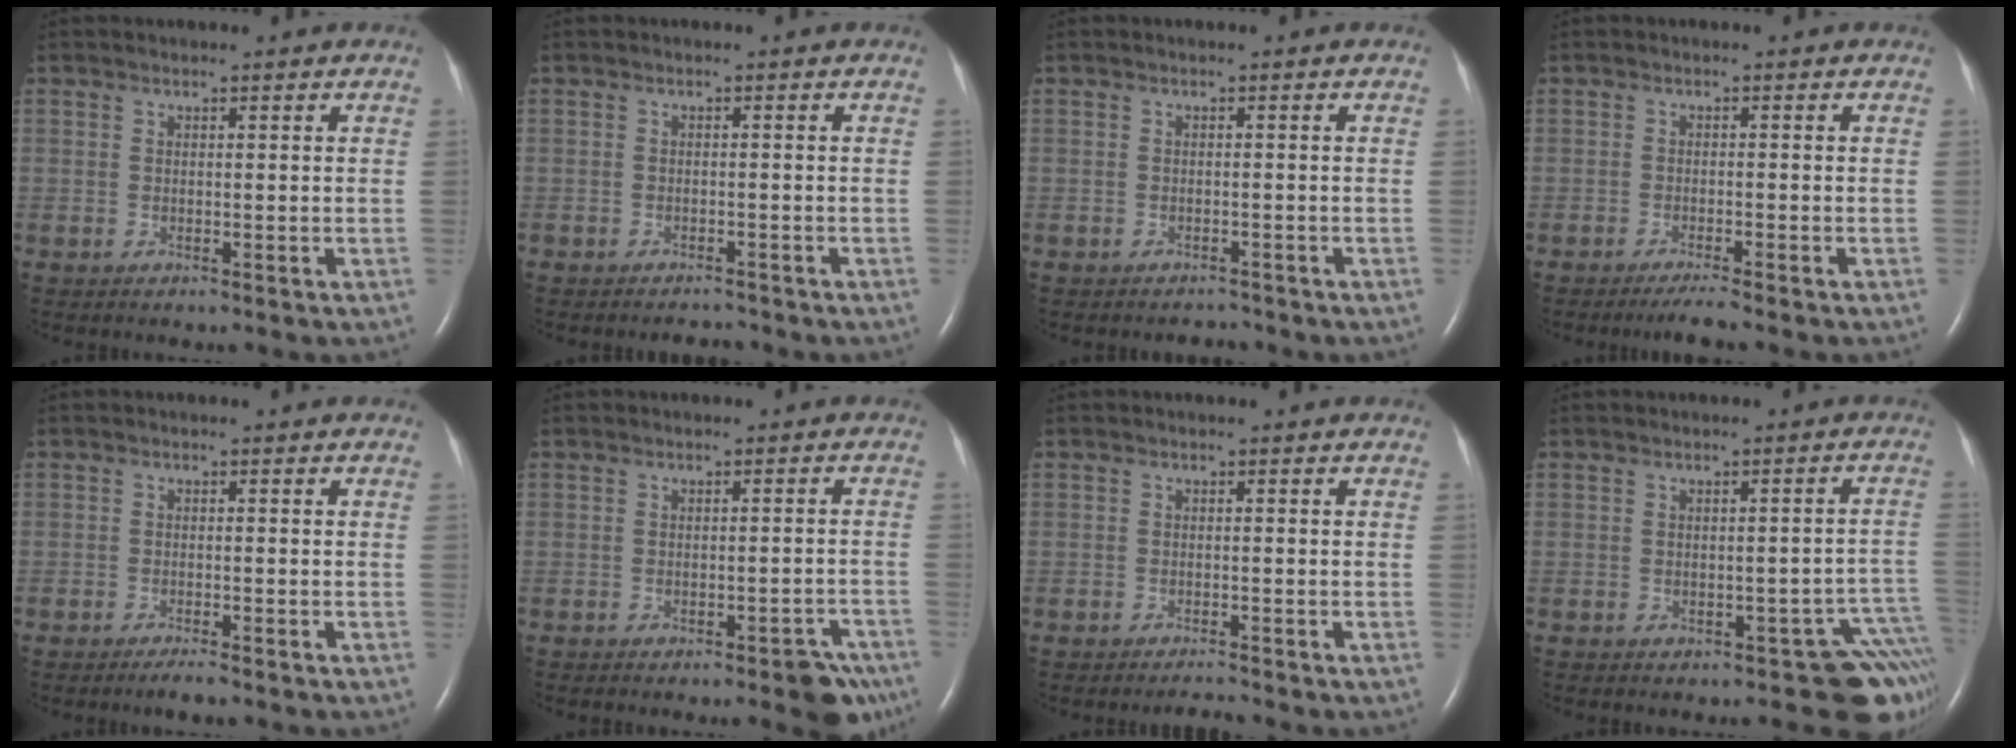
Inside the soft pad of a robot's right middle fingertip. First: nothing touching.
{"total": 1.6, "force": [-1.6, 0.4, 0.1], "torque": [-0.006, -0.006, -0.020]}
{"total": 1.3, "force": [-1.3, 0.5, 0.0], "torque": [-0.006, -0.003, -0.017]}
{"total": 2.8, "force": [-2.4, -0.4, 1.4], "torque": [-0.031, -0.008, -0.043]}
{"total": 2.1, "force": [-1.8, 0.1, 1.2], "torque": [-0.026, -0.005, -0.030]}
{"total": 5.6, "force": [-4.1, 1.5, 3.5], "torque": [-0.023, 0.011, -0.047]}
{"total": 1.5, "force": [-1.4, -0.3, 0.2], "torque": [-0.007, -0.009, -0.021]}
{"total": 6.4, "force": [-4.7, 2.1, 3.9], "torque": [-0.017, 0.021, -0.053]}